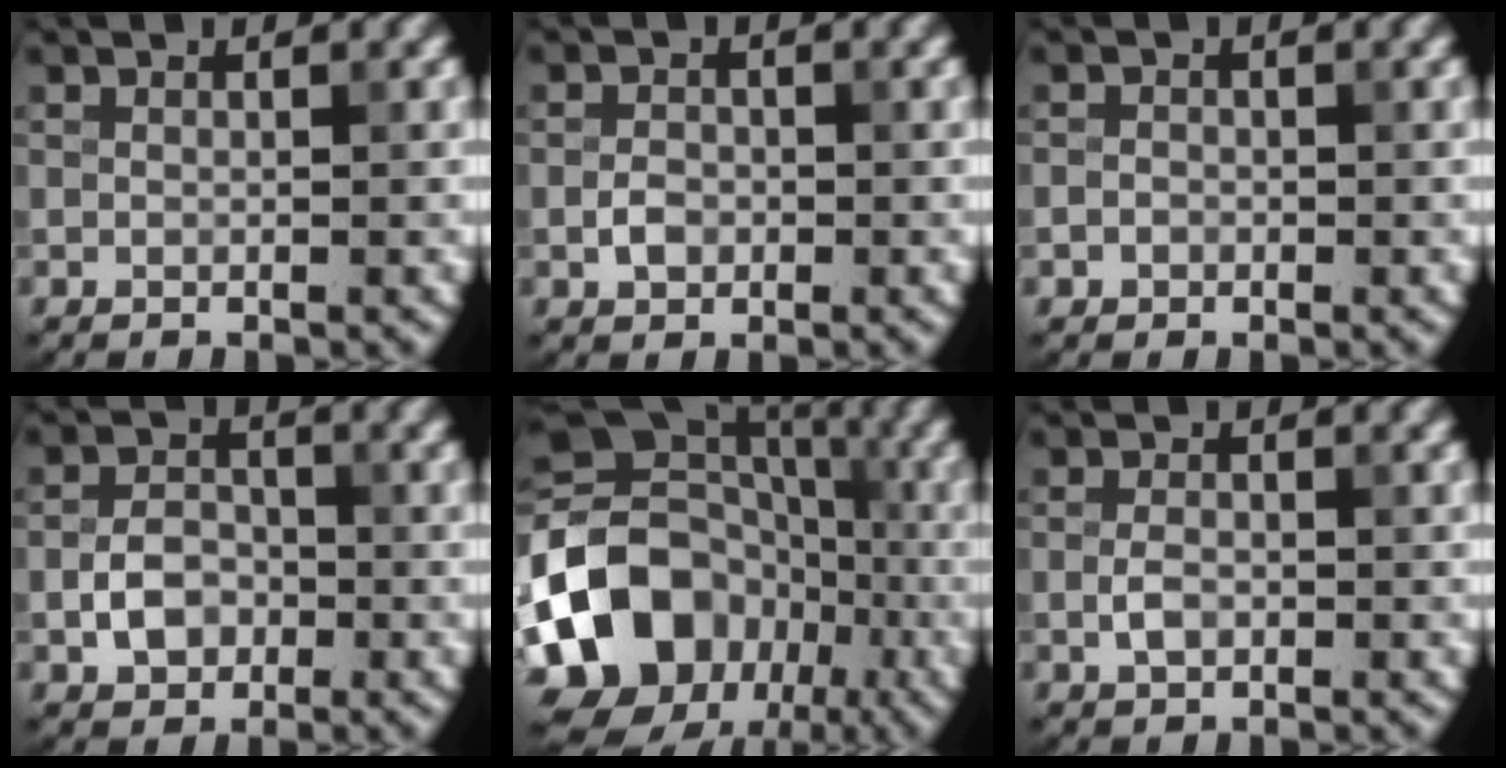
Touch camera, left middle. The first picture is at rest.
{"total": 1.7, "force": [-0.5, 1.2, 1.0], "torque": [-0.018, 0.003, -0.014]}
{"total": 0.9, "force": [-0.4, 0.8, 0.2], "torque": [0.001, -0.002, -0.008]}
{"total": 3.2, "force": [-1.0, 2.4, 1.9], "torque": [-0.029, 0.003, -0.023]}
{"total": 14.4, "force": [-5.2, 11.5, 6.9], "torque": [-0.139, 0.014, -0.101]}
{"total": 1.6, "force": [-0.4, 1.0, 1.2], "torque": [-0.026, 0.001, -0.009]}